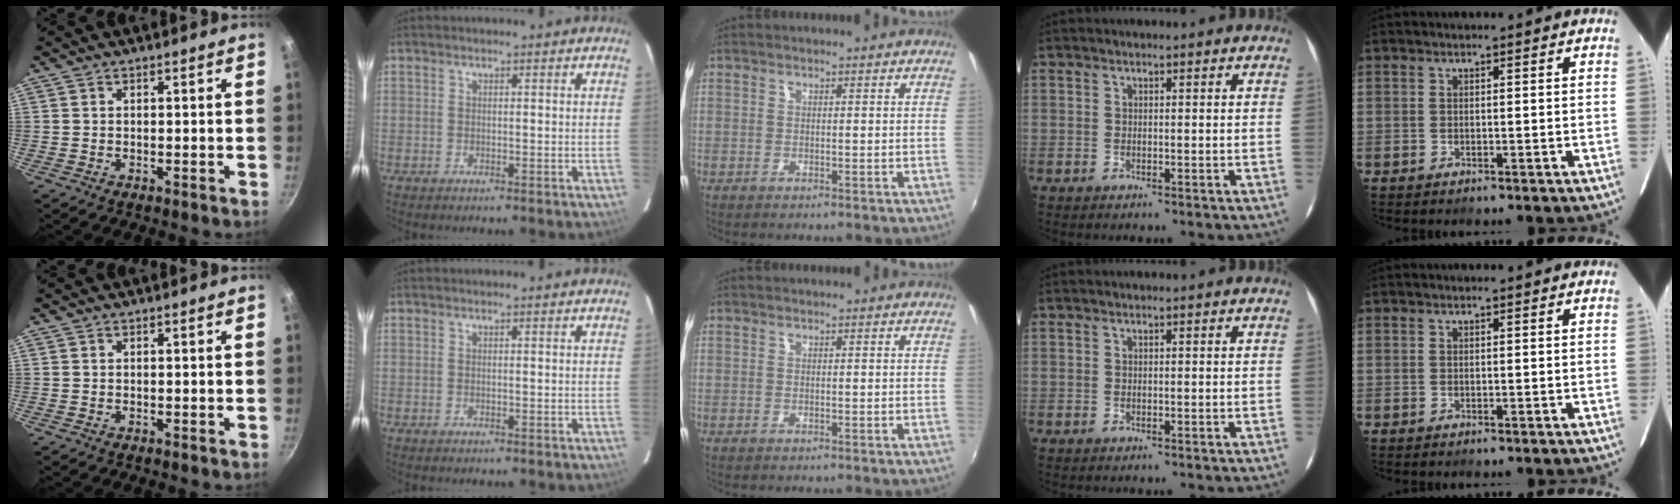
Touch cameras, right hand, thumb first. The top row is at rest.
{}